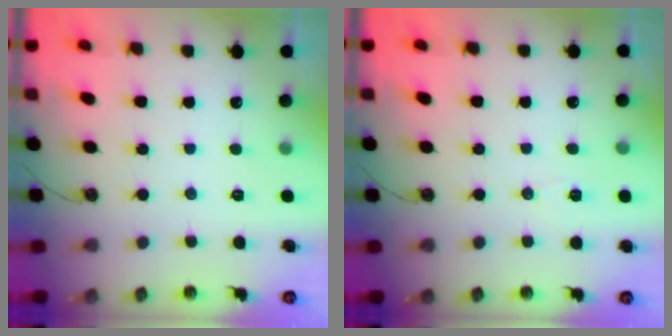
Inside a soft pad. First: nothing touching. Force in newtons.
{"total": 4.2, "press": 3.9, "slide": 1.7}